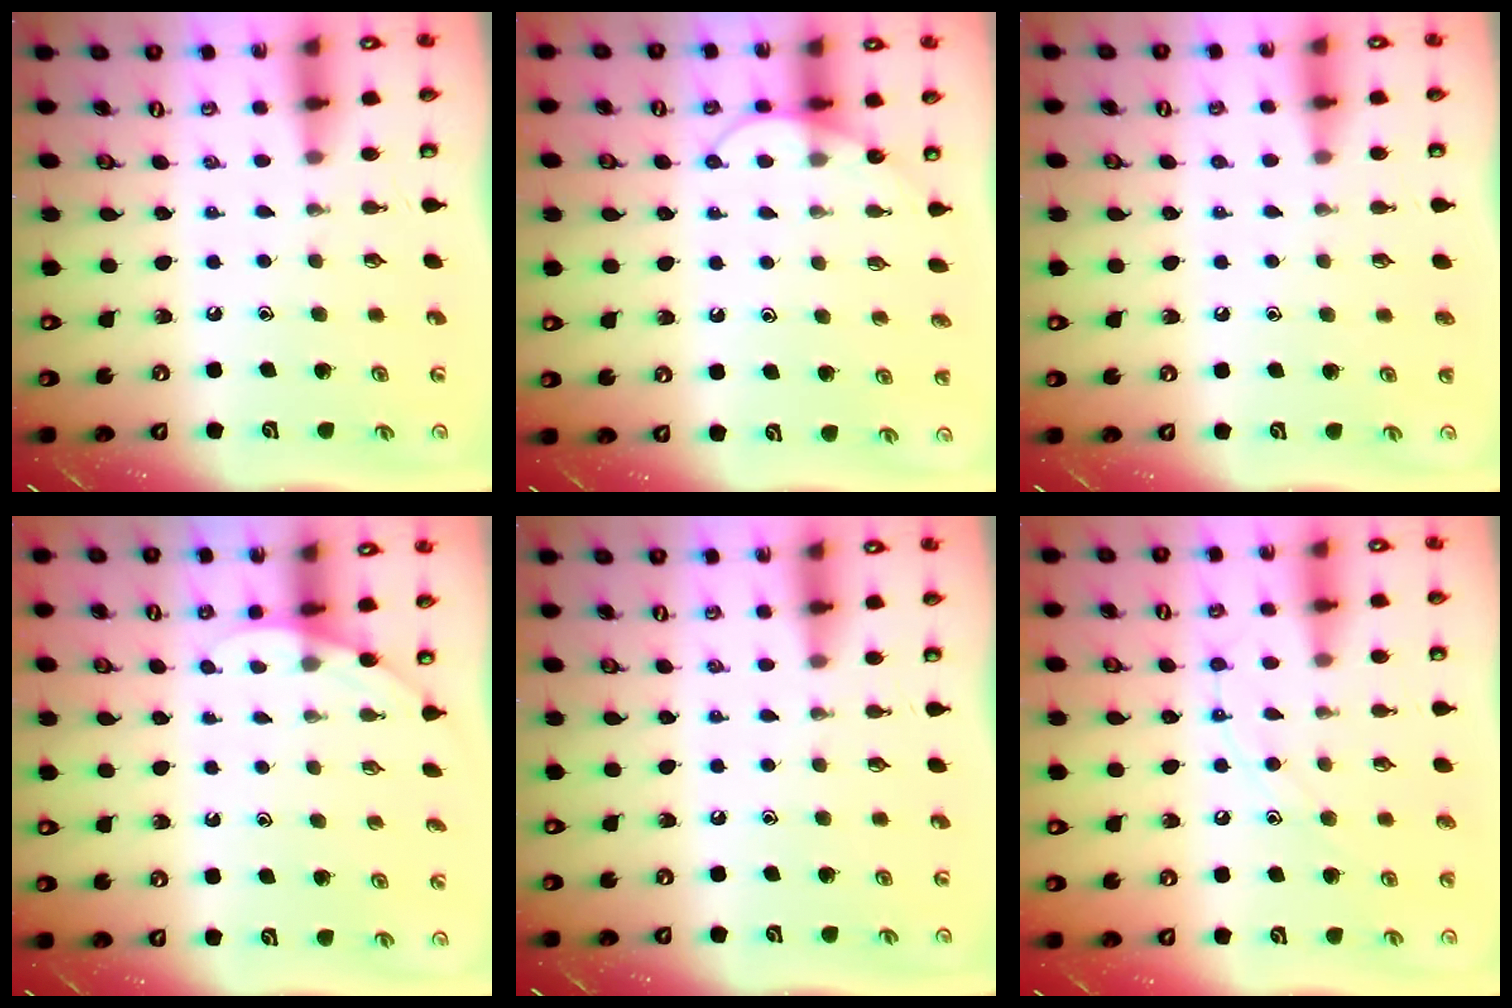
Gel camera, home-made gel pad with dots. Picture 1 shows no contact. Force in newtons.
{"total": 6.4, "press": 6.4, "slide": 0.3}
{"total": 0.8, "press": 0.8, "slide": 0.1}
{"total": 2.6, "press": 2.6, "slide": 0.2}
{"total": 0.0}
{"total": 9.6, "press": 9.6, "slide": 0.7}